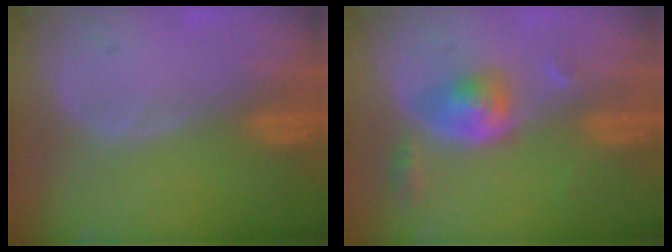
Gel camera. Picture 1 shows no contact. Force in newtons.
{"total": 5.2, "press": 4.8, "slide": 2.0}